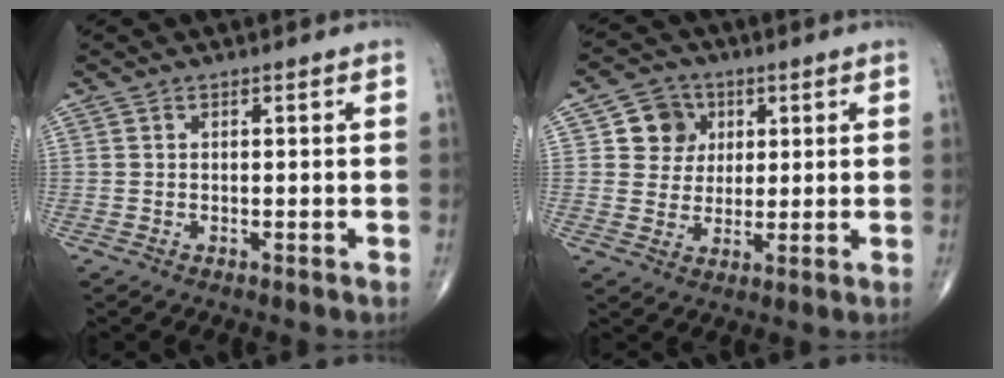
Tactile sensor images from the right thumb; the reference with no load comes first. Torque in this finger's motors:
{"motor_torque": [-0.31, 0.49, 0.33, 0.21, -0.01]}